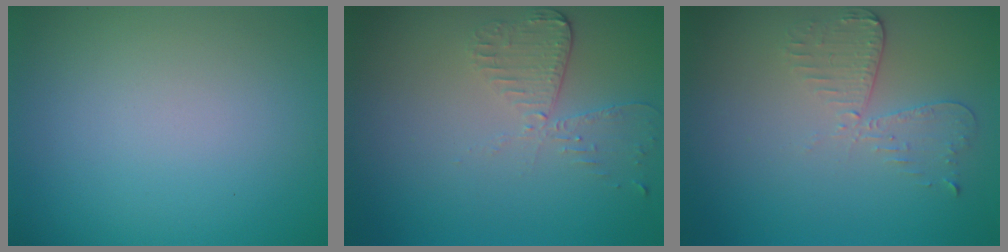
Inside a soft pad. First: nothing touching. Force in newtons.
{"total": 2.6, "press": 2.3, "slide": 1.2}
{"total": 2.6, "press": 2.3, "slide": 1.3}